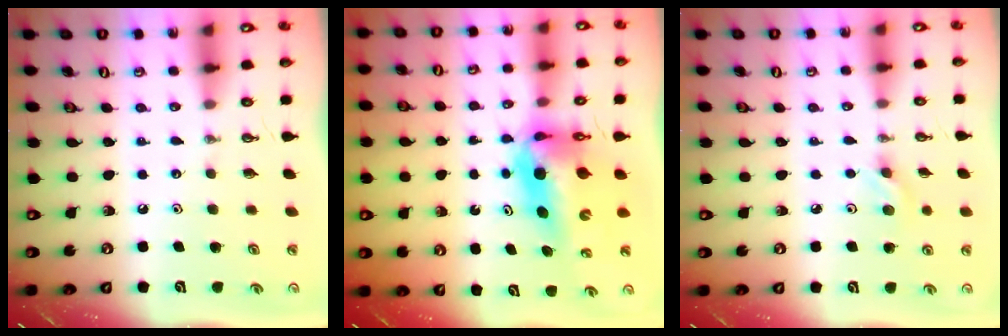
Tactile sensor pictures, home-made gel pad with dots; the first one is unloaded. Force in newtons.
{"total": 9.7, "press": 9.5, "slide": 1.7}
{"total": 7.0, "press": 6.4, "slide": 2.7}